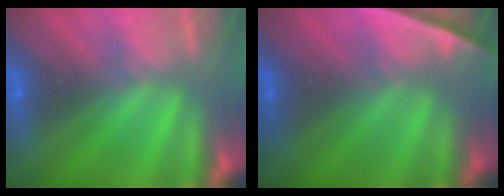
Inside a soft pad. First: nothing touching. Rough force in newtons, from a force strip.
{"total": 2.3}